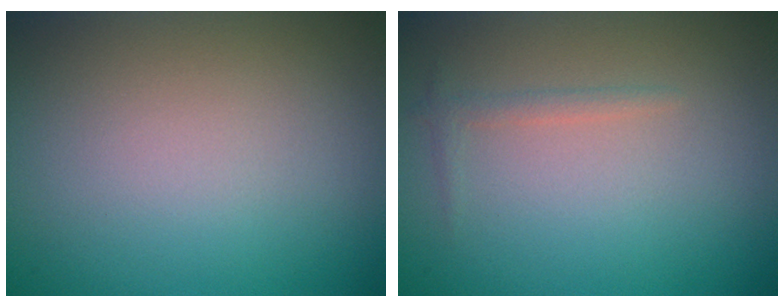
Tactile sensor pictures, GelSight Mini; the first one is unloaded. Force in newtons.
{"total": 0.9, "press": 0.9, "slide": 0.1}